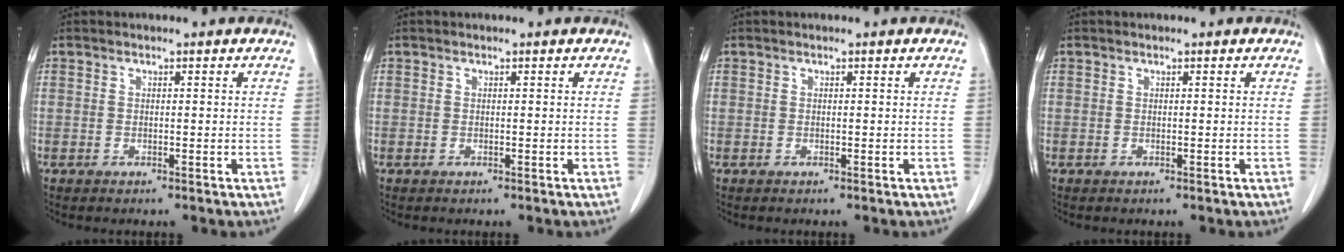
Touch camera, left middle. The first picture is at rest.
{"total": 0.0}
{"total": 0.0}
{"total": 0.0}